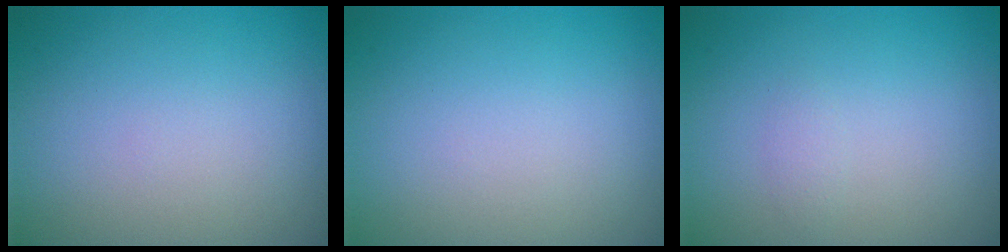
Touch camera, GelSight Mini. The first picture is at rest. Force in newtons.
{"total": 0.0}
{"total": 0.7, "press": 0.7, "slide": 0.0}